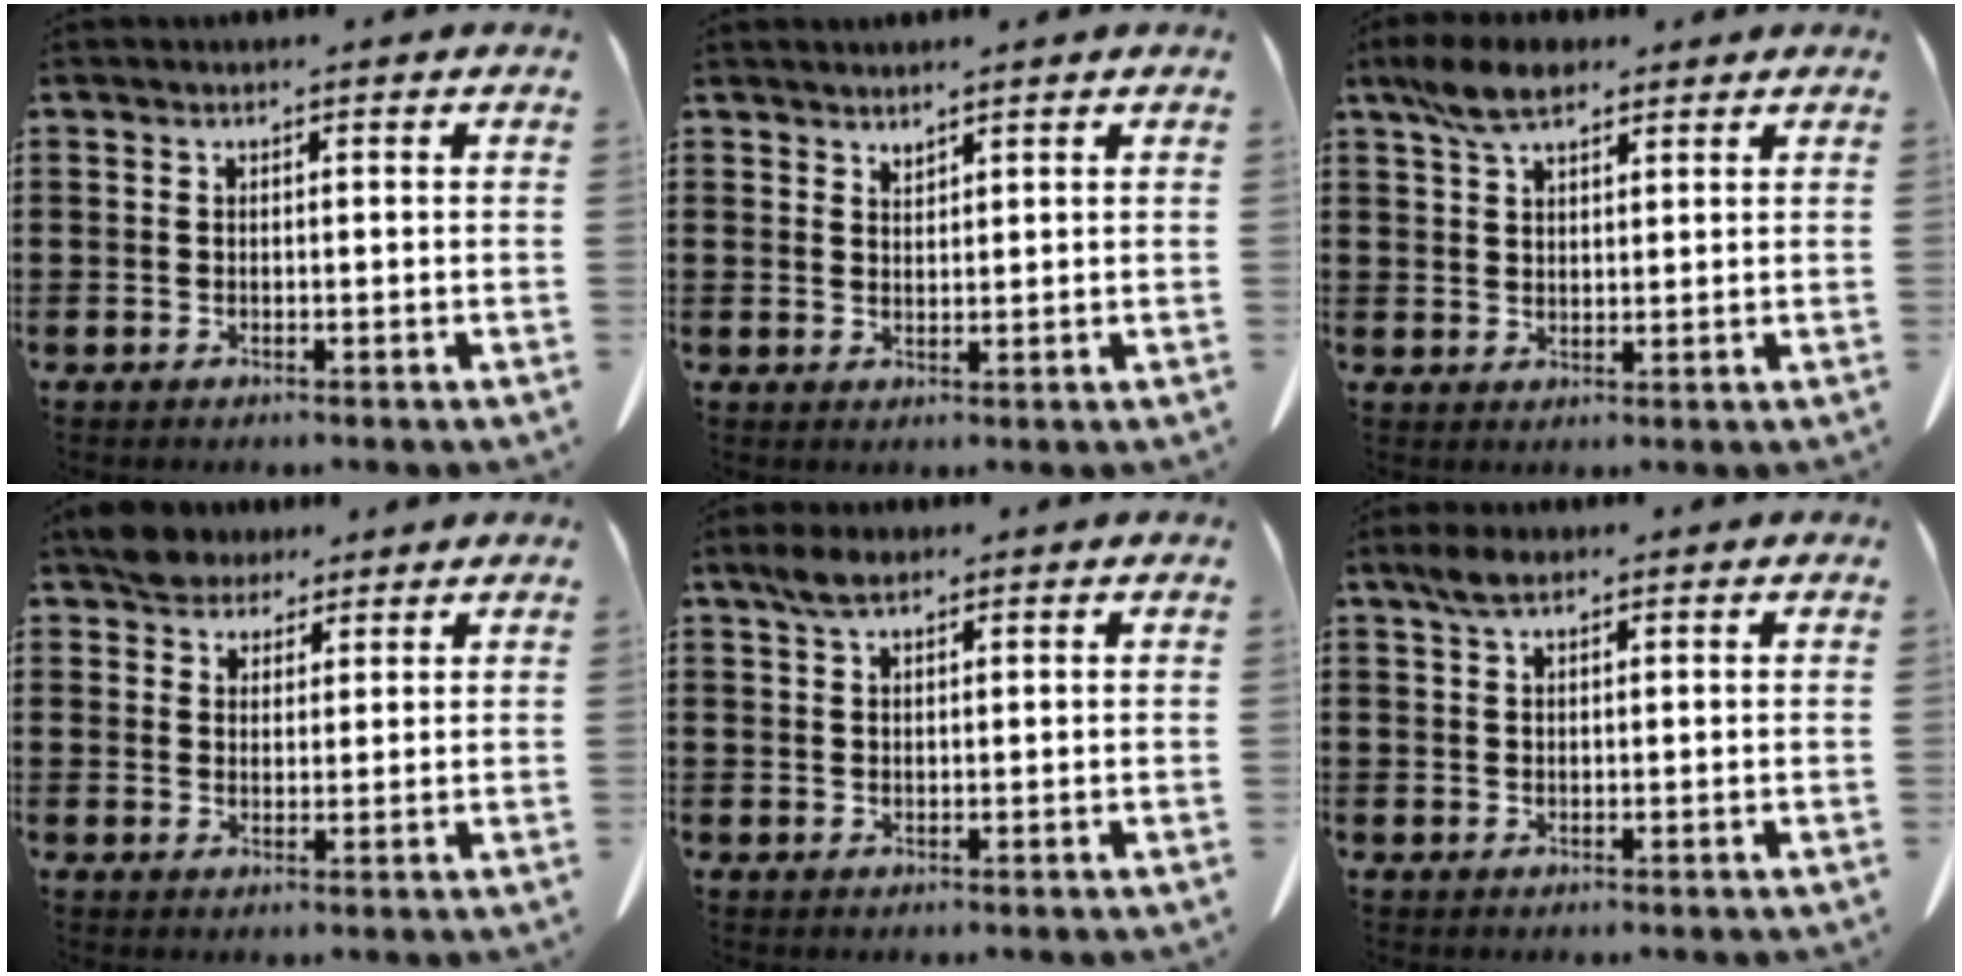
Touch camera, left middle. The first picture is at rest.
{"total": 1.7, "force": [1.7, 0.0, -0.1], "torque": [-0.003, -0.002, 0.034]}
{"total": 5.7, "force": [4.1, 2.4, 3.1], "torque": [-0.073, 0.005, 0.077]}
{"total": 4.5, "force": [3.8, 2.2, 0.7], "torque": [-0.030, 0.004, 0.076]}
{"total": 3.2, "force": [2.2, 1.4, 2.0], "torque": [-0.046, 0.005, 0.041]}
{"total": 3.1, "force": [2.0, 1.2, 2.0], "torque": [-0.045, 0.004, 0.037]}